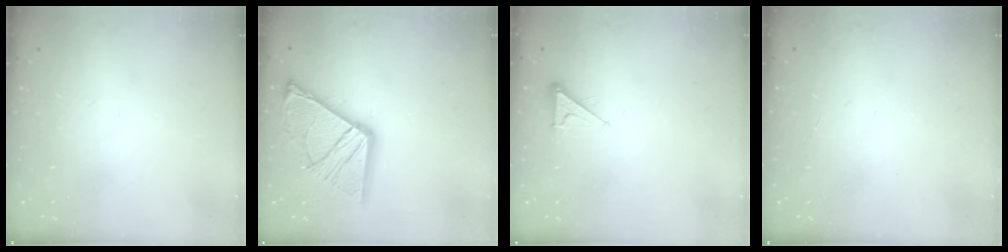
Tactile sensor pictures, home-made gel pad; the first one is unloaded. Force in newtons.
{"total": 18.5, "press": 18.4, "slide": 1.7}
{"total": 3.0, "press": 3.0, "slide": 0.5}
{"total": 0.0}